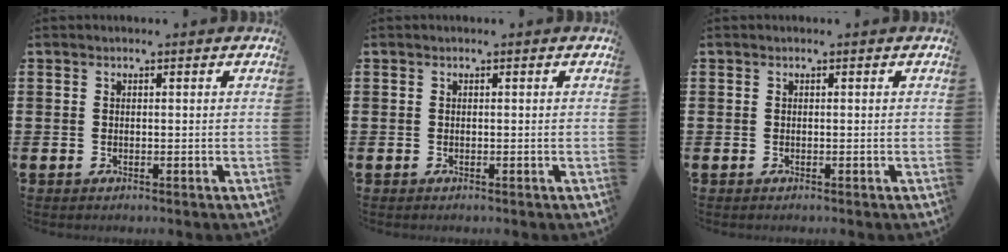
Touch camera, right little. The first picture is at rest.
{"total": 0.0}
{"total": 0.0}